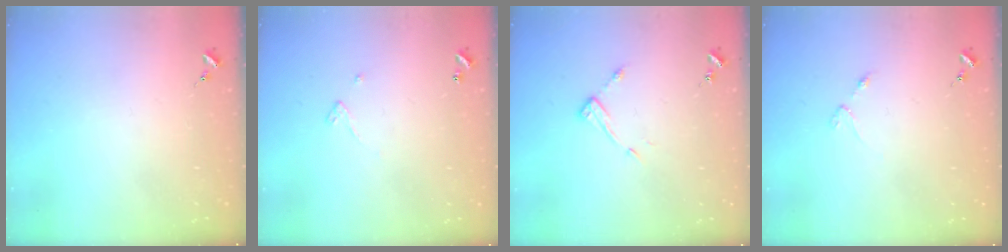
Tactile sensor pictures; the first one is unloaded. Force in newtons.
{"total": 2.4, "press": 2.4, "slide": 0.2}
{"total": 7.9, "press": 7.9, "slide": 0.3}
{"total": 2.5, "press": 2.4, "slide": 0.4}